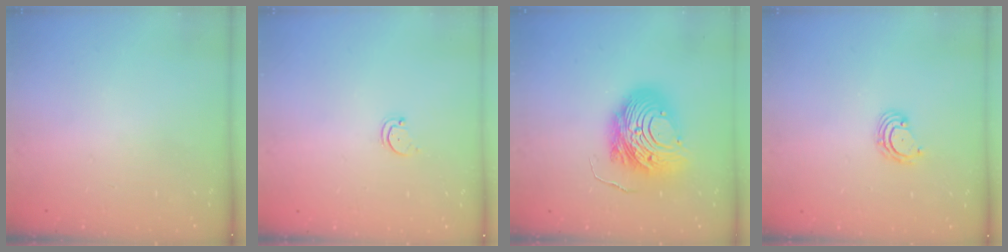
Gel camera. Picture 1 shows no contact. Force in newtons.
{"total": 1.6, "press": 1.6, "slide": 0.4}
{"total": 14.9, "press": 14.8, "slide": 1.4}
{"total": 2.8, "press": 2.8, "slide": 0.3}